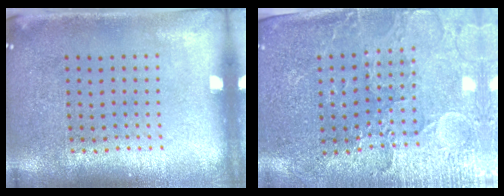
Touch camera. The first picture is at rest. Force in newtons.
{"total": 3.4, "press": 3.3, "slide": 1.0}